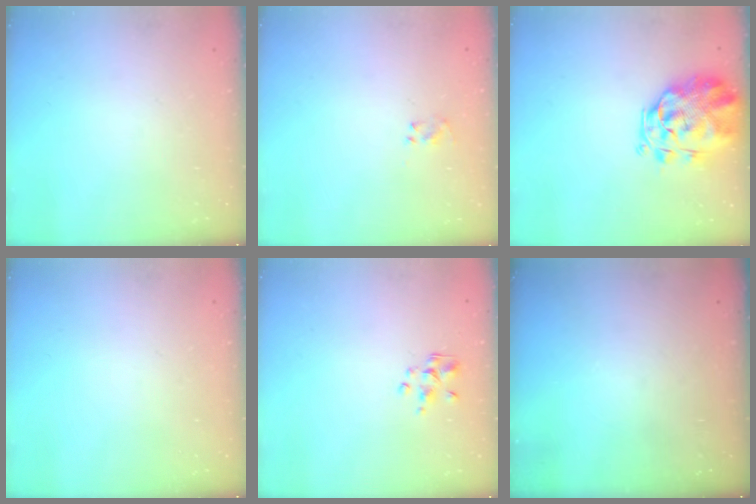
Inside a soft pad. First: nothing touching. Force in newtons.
{"total": 2.3, "press": 2.1, "slide": 0.9}
{"total": 3.4, "press": 2.9, "slide": 1.6}
{"total": 0.0}
{"total": 1.9, "press": 1.8, "slide": 0.6}
{"total": 0.0}